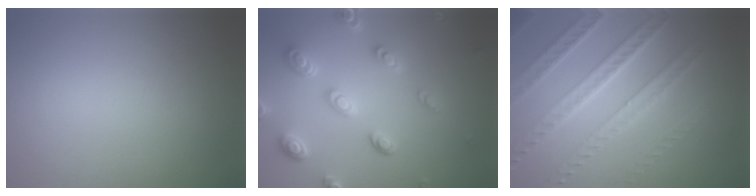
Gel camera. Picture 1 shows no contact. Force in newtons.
{"total": 4.9, "press": 3.8, "slide": 3.1}
{"total": 8.1, "press": 5.6, "slide": 5.9}